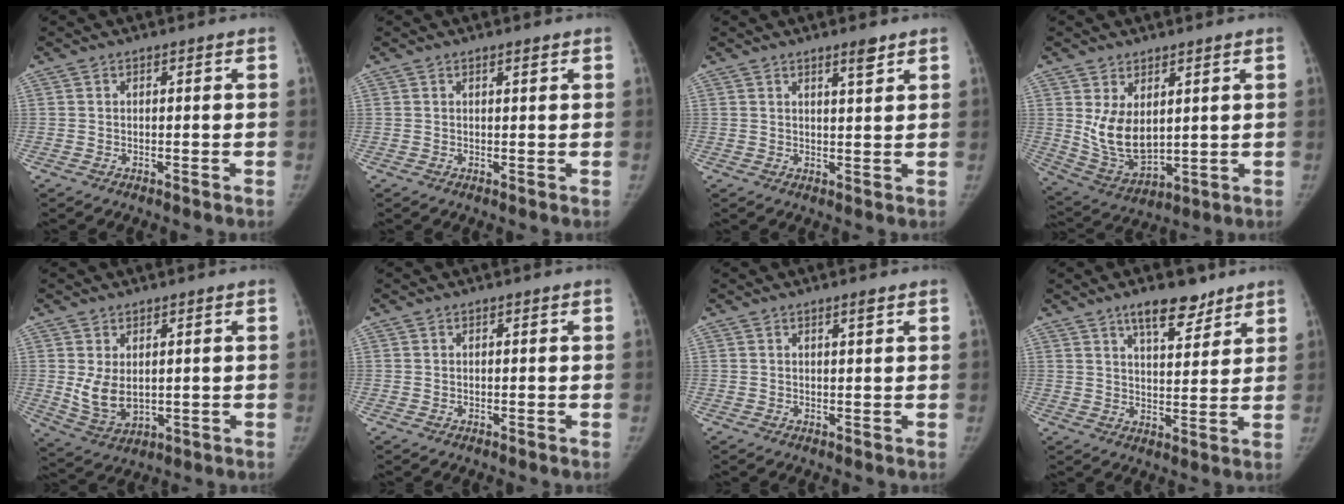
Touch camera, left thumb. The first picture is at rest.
{"total": 1.1, "force": [0.8, 0.3, 0.7], "torque": [-0.011, -0.005, 0.014]}
{"total": 3.3, "force": [2.4, 0.6, 2.2], "torque": [-0.028, -0.018, 0.037]}
{"total": 10.2, "force": [2.8, 6.1, 7.6], "torque": [-0.122, -0.030, 0.076]}
{"total": 6.7, "force": [1.1, 4.4, 5.0], "torque": [-0.084, -0.020, 0.038]}
{"total": 0.0}
{"total": 1.6, "force": [1.1, 0.2, 1.2], "torque": [-0.017, -0.007, 0.019]}
{"total": 9.0, "force": [6.4, 3.5, 5.3], "torque": [-0.057, -0.041, 0.102]}